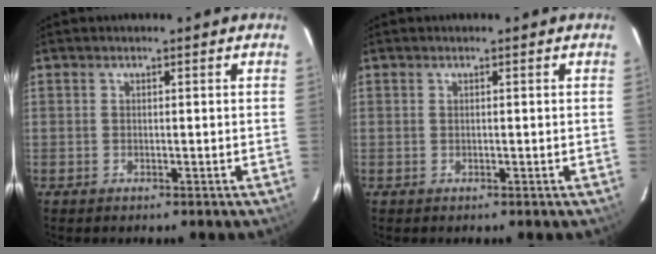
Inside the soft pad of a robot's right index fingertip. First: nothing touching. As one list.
[{"total": 0.0}]